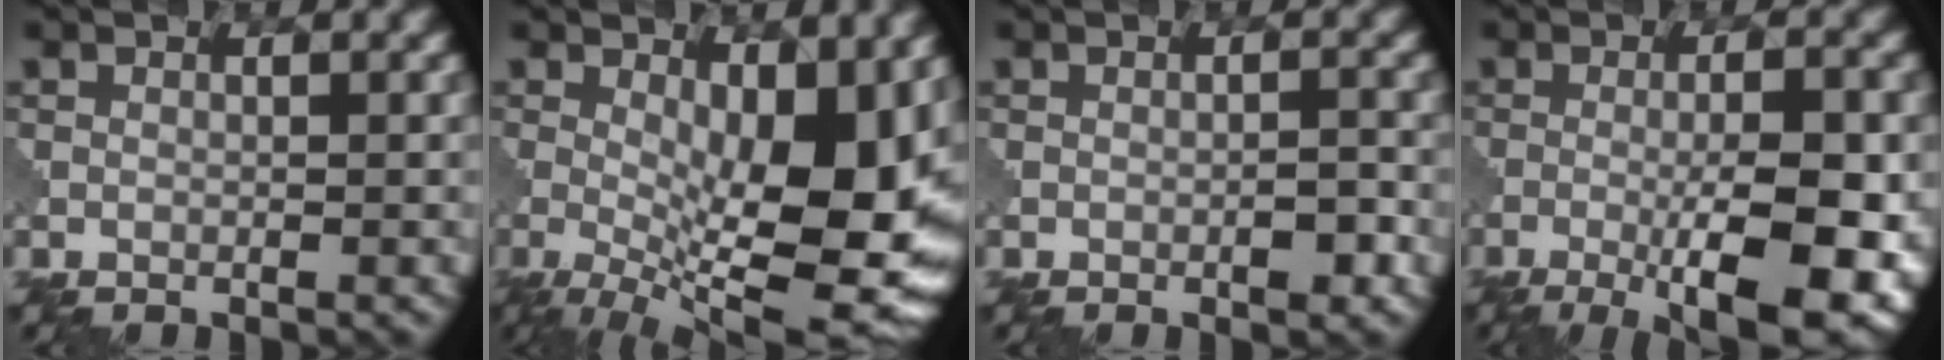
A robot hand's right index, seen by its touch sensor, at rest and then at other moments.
{"total": 14.1, "force": [-0.6, 5.4, 13.0], "torque": [-0.178, -0.006, -0.002]}
{"total": 1.9, "force": [-0.8, 0.5, 1.6], "torque": [-0.022, 0.004, -0.014]}
{"total": 10.4, "force": [-3.1, 2.8, 9.6], "torque": [-0.138, -0.006, -0.042]}